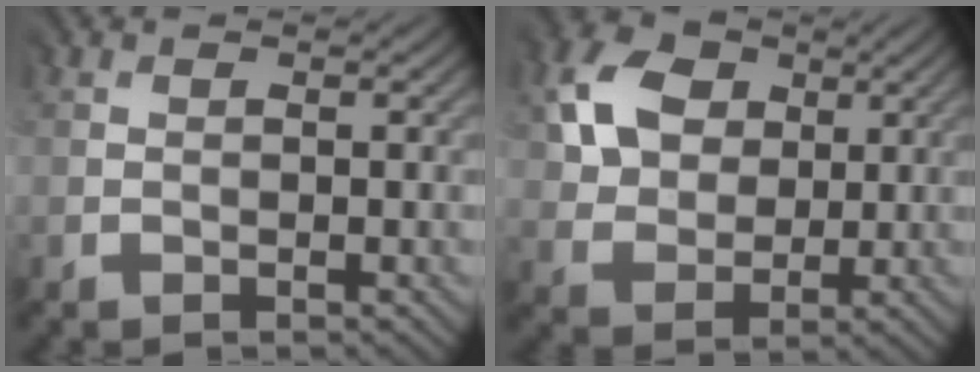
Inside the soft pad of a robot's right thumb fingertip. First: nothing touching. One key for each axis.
{"total": 8.0, "fx": 3.2, "fy": 6.4, "fz": 3.7, "tx": -0.102, "ty": 0.014, "tz": 0.050}